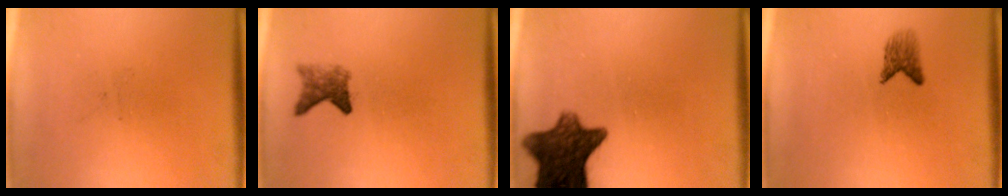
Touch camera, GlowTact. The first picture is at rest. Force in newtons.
{"total": 2.7}
{"total": 10.8}
{"total": 2.3}